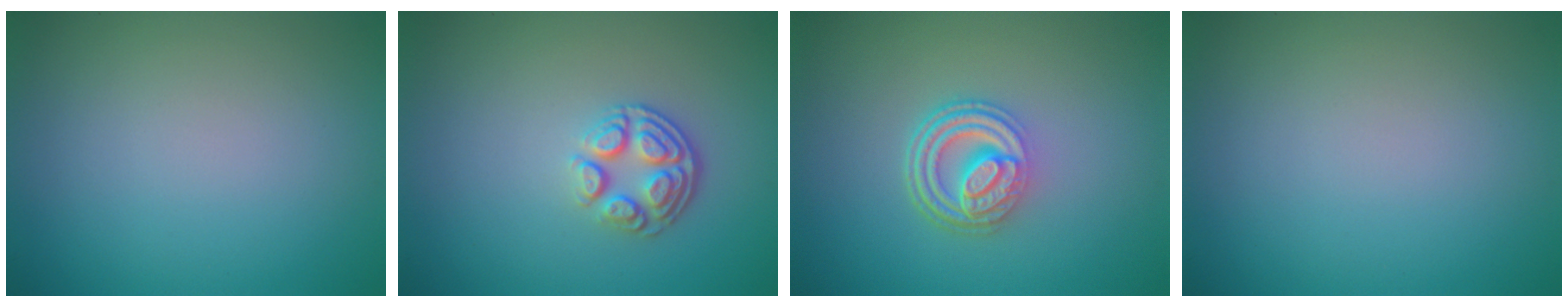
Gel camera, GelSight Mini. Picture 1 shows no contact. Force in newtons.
{"total": 3.1, "press": 2.4, "slide": 1.9}
{"total": 4.8, "press": 3.4, "slide": 3.4}
{"total": 0.0}